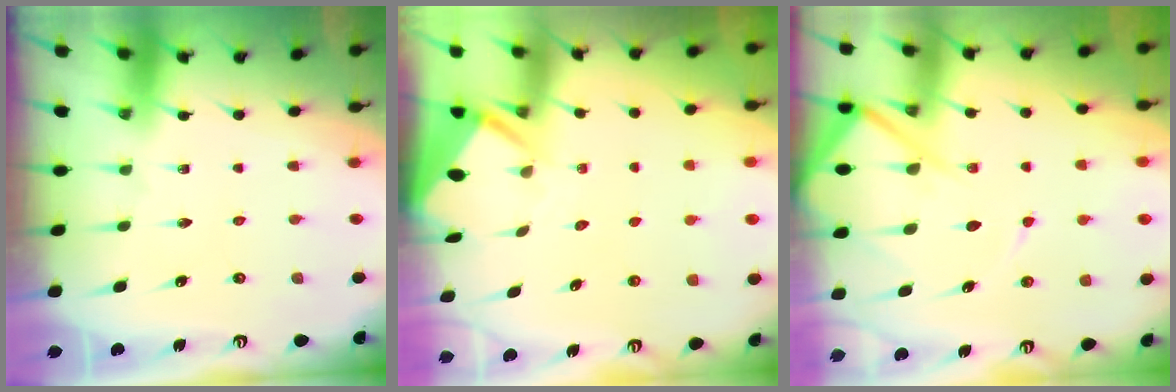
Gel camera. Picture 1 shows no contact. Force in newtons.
{"total": 3.3, "press": 3.3, "slide": 0.3}
{"total": 11.7, "press": 11.7, "slide": 1.1}